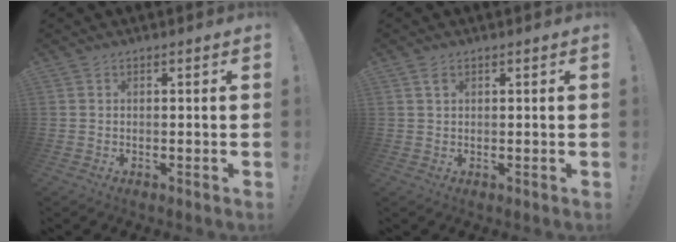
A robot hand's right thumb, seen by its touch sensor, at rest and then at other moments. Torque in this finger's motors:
{"motor_torque": [0.33, 0.28, 0.13, -0.30, 0.00]}